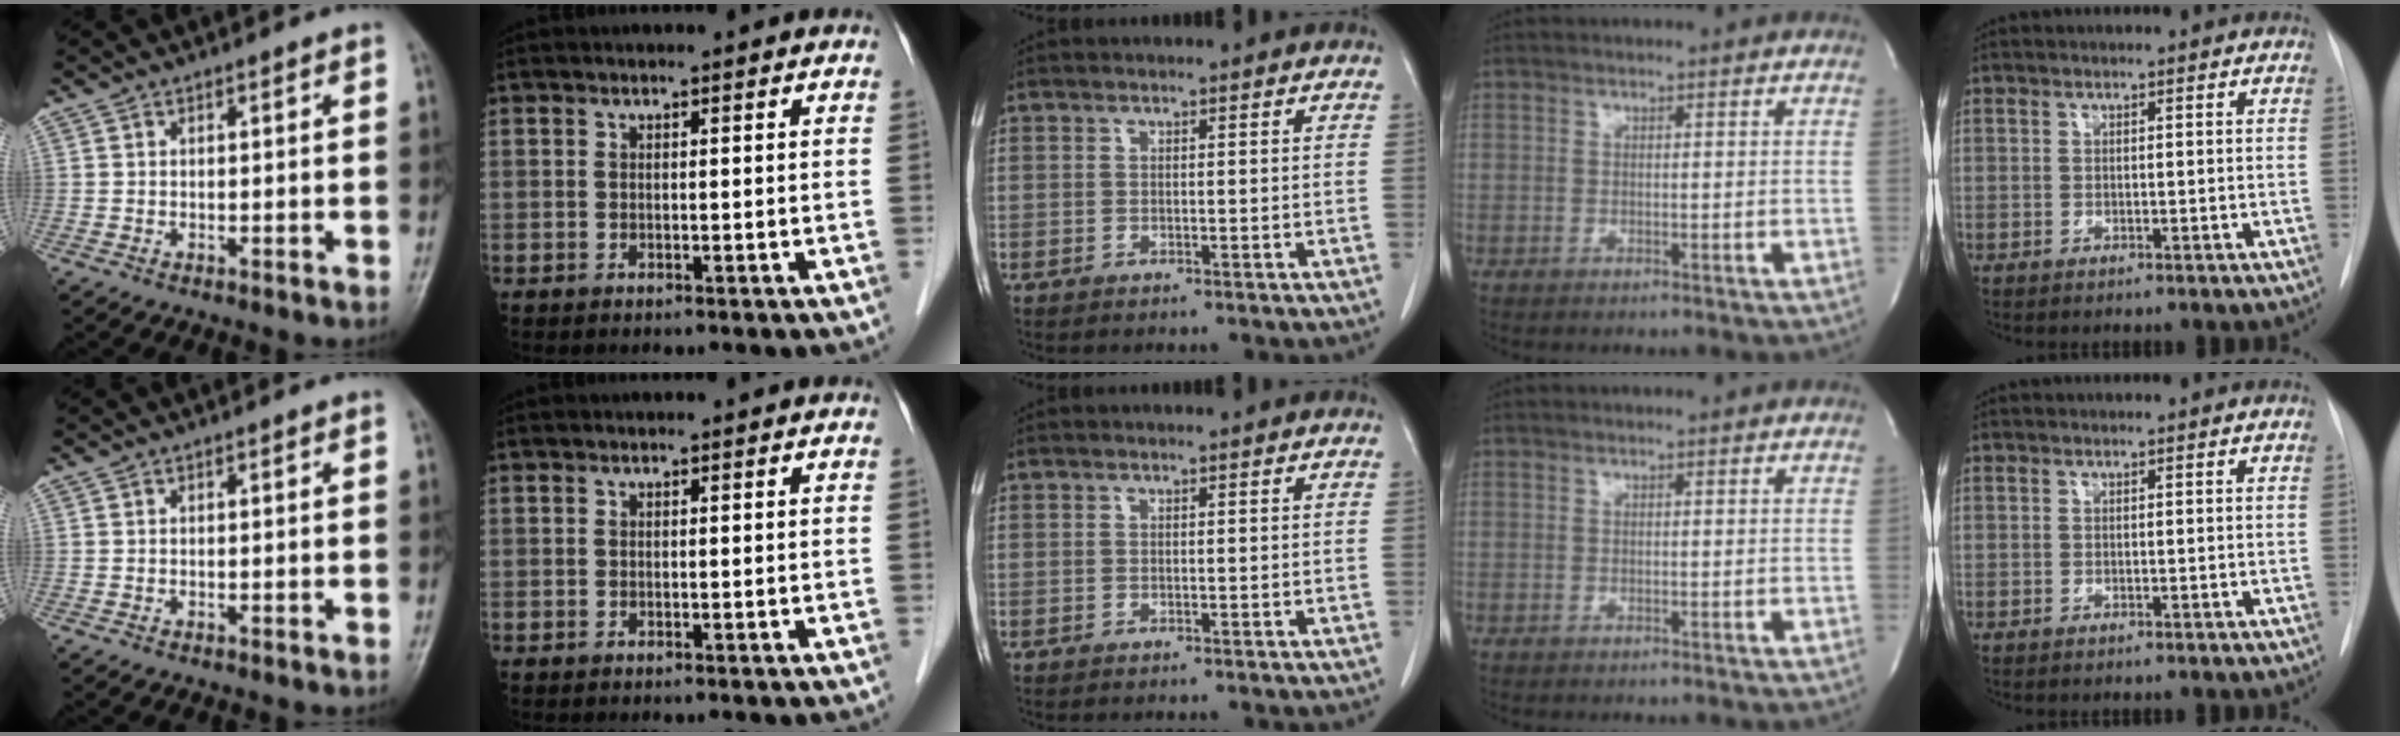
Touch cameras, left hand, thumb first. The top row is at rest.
{}